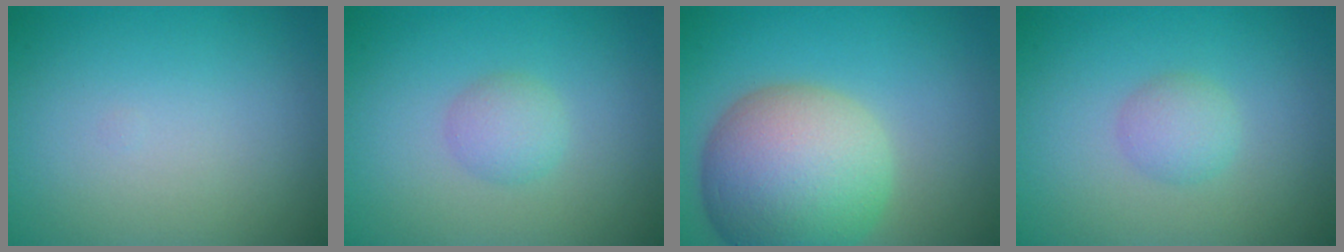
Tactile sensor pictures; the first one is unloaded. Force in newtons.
{"total": 1.8, "press": 1.8, "slide": 0.1}
{"total": 10.5, "press": 10.4, "slide": 0.7}
{"total": 1.8, "press": 1.8, "slide": 0.1}